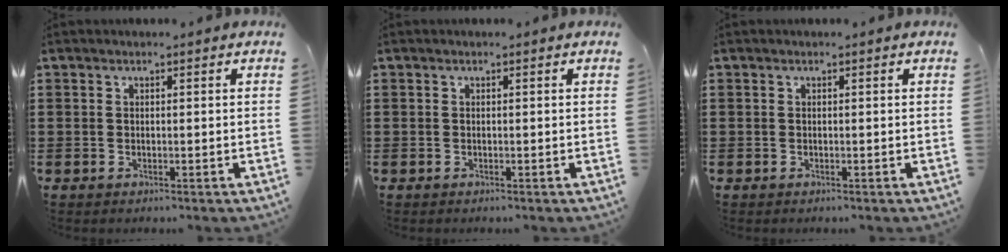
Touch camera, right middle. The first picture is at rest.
{"total": 0.0}
{"total": 0.0}